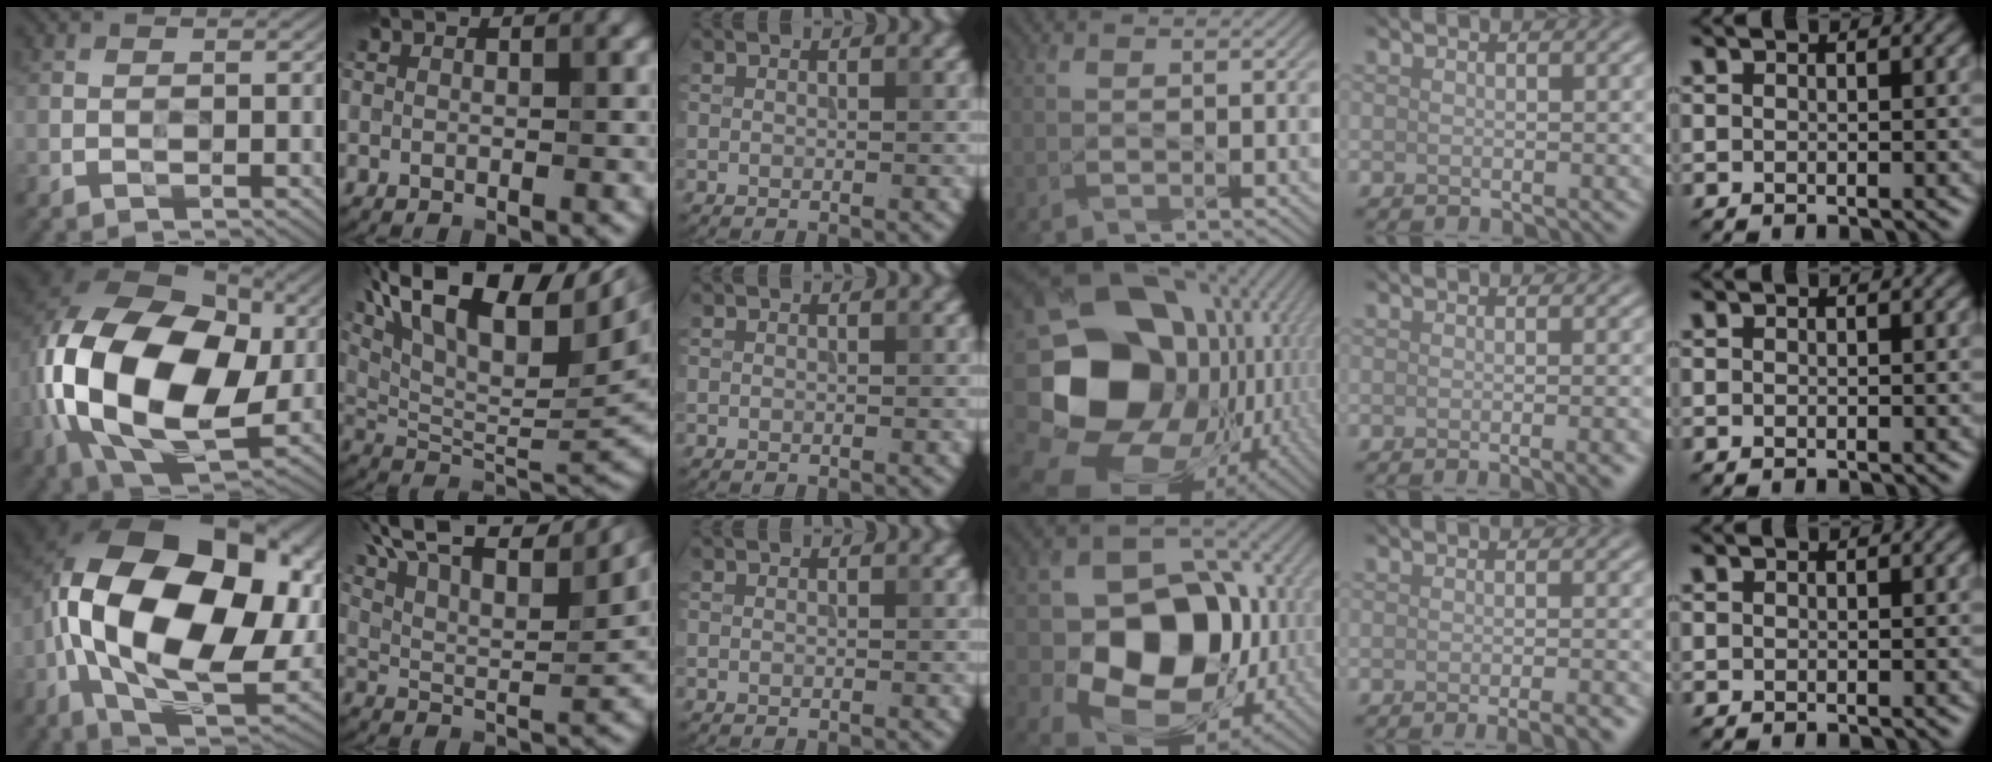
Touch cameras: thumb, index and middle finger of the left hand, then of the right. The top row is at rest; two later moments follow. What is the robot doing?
{"motion": "wipe", "object": "compact mirror"}